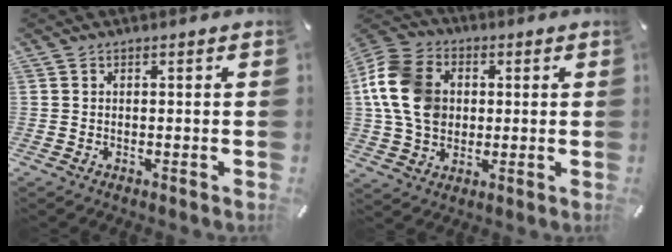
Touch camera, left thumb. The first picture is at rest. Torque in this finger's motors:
{"motor_torque": [2.42, 2.59, 2.03, -0.24, 0.29]}